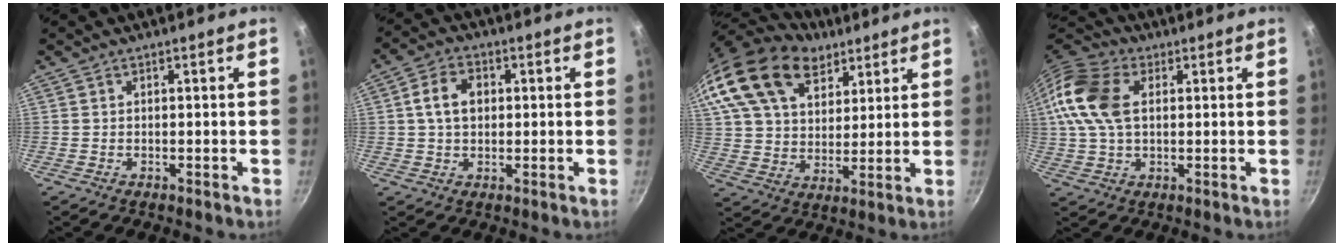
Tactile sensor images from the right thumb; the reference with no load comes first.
{"total": 6.7, "force": [0.9, 4.8, 4.5], "torque": [-0.065, 0.008, 0.010]}
{"total": 20.8, "force": [13.8, 11.9, 10.0], "torque": [-0.165, -0.025, 0.254]}
{"total": 15.0, "force": [2.9, 9.8, 11.0], "torque": [-0.218, 0.019, 0.042]}